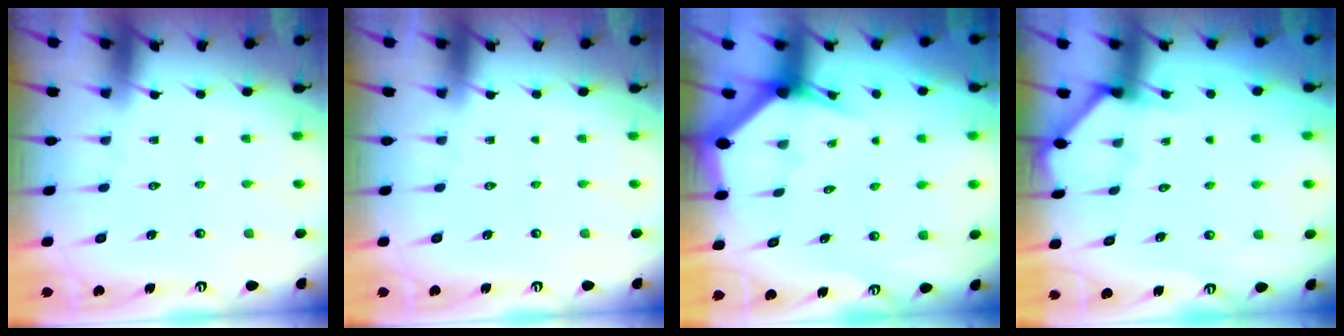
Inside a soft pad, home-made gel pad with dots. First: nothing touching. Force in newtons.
{"total": 0.0}
{"total": 2.8, "press": 2.8, "slide": 0.2}
{"total": 1.7, "press": 1.6, "slide": 0.2}